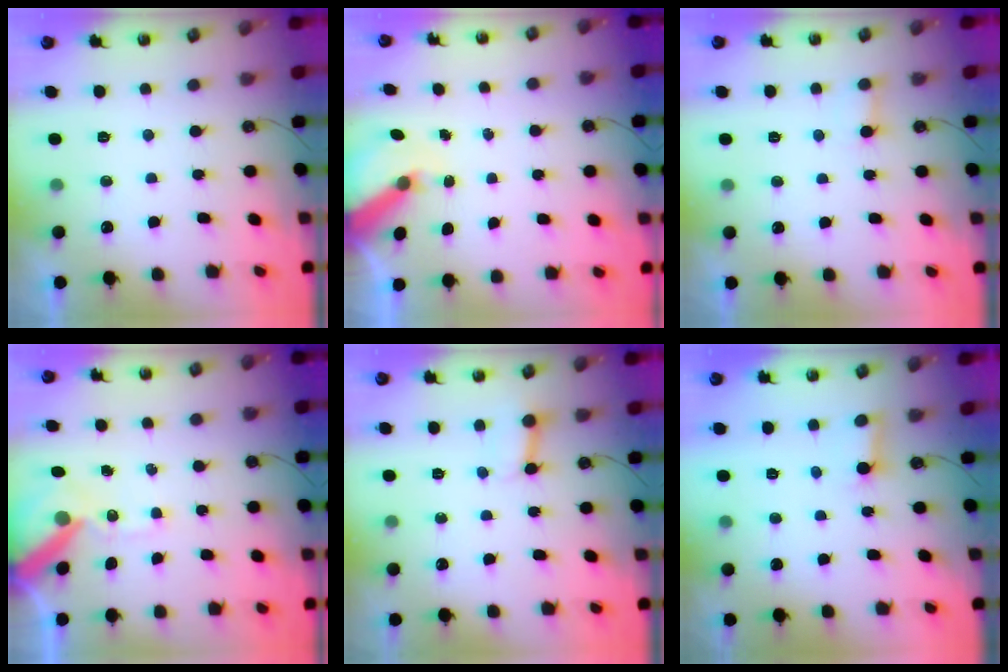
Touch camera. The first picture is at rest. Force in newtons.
{"total": 6.8, "press": 6.7, "slide": 0.7}
{"total": 4.6, "press": 4.6, "slide": 0.4}
{"total": 11.1, "press": 10.9, "slide": 1.7}
{"total": 2.6, "press": 2.6, "slide": 0.1}
{"total": 2.8, "press": 2.8, "slide": 0.3}